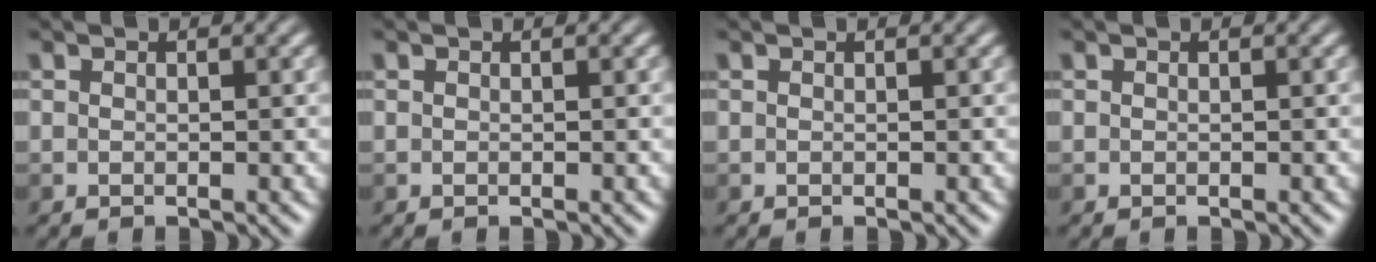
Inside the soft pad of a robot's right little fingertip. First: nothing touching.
{"total": 0.0}
{"total": 0.0}
{"total": 0.0}